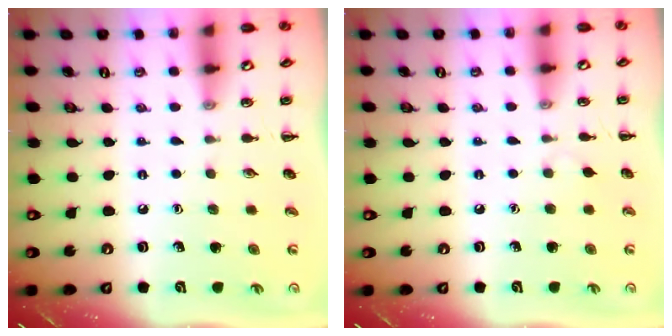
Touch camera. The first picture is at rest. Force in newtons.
{"total": 2.3, "press": 2.1, "slide": 0.9}